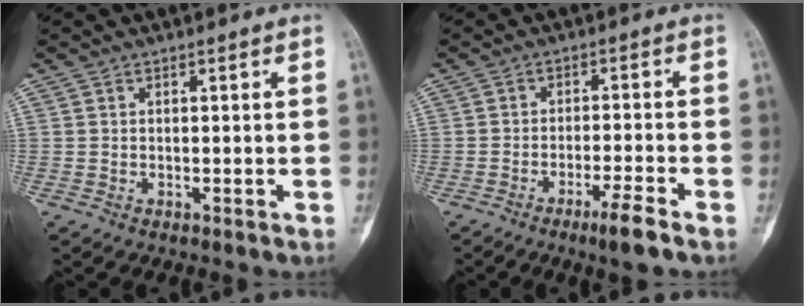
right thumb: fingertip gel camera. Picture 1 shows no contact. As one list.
[{"total": 5.0, "force": [-3.3, 0.0, 3.7], "torque": [-0.068, 0.013, -0.059]}]